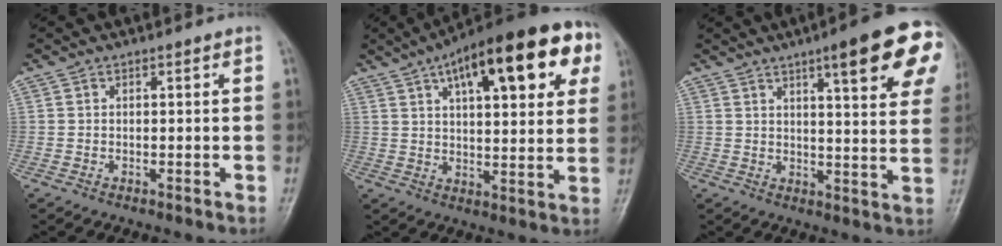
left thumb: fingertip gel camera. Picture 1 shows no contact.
{"total": 23.6, "force": [10.2, 8.5, 19.5], "torque": [-0.260, 0.011, 0.143]}
{"total": 15.9, "force": [8.0, 3.2, 13.3], "torque": [-0.145, -0.029, 0.096]}